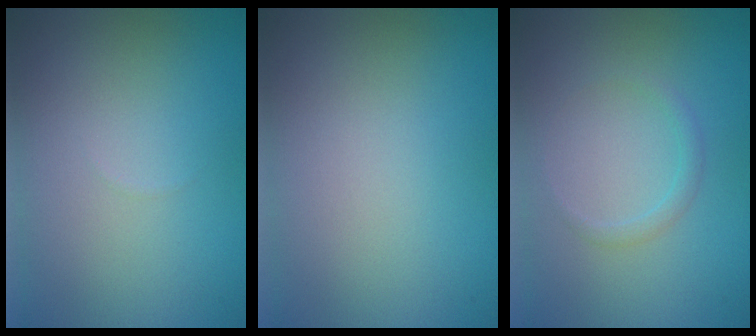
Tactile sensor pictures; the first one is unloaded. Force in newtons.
{"total": 0.0}
{"total": 1.0, "press": 1.0, "slide": 0.0}